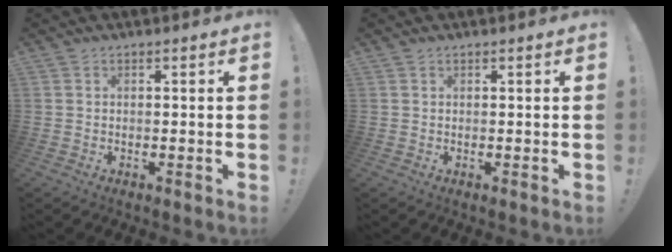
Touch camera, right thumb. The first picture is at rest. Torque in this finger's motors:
{"motor_torque": [-0.21, 0.09, -0.14, 0.07, 0.06]}